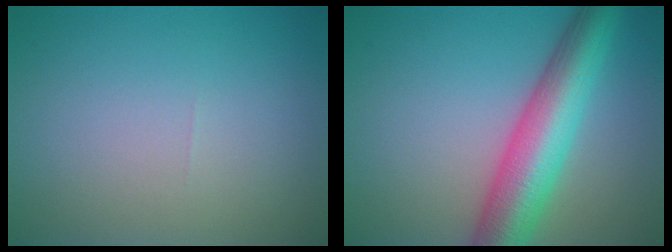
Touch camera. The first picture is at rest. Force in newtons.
{"total": 8.2, "press": 8.2, "slide": 0.3}